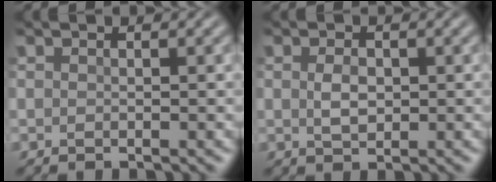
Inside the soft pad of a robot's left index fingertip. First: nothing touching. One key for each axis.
{"total": 2.0, "fx": -0.1, "fy": 1.3, "fz": 1.5, "tx": -0.034, "ty": -0.004, "tz": -0.002}